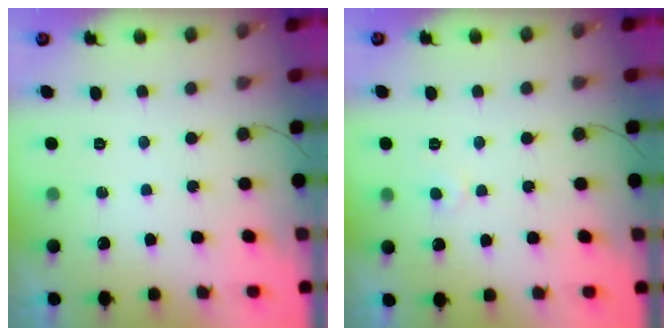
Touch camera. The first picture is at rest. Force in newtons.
{"total": 3.7, "press": 3.7, "slide": 0.4}